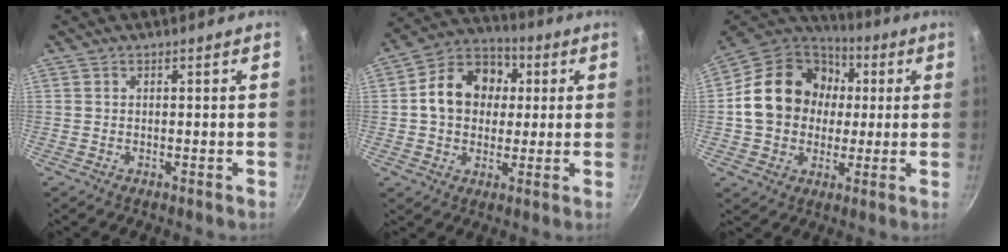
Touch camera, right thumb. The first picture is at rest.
{"total": 14.0, "force": [2.0, 11.2, 8.2], "torque": [-0.106, 0.025, 0.016]}
{"total": 20.0, "force": [1.8, 16.5, 11.2], "torque": [-0.173, 0.034, 0.024]}